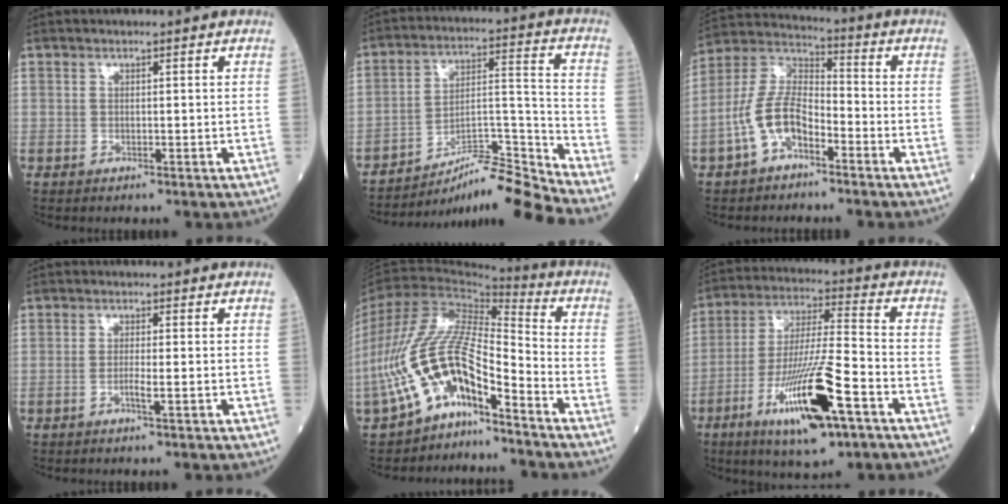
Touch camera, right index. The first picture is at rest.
{"total": 12.0, "force": [-11.1, -1.9, 4.2], "torque": [-0.052, 0.040, -0.187]}
{"total": 9.9, "force": [-4.5, 4.7, 7.4], "torque": [-0.169, 0.021, -0.090]}
{"total": 2.0, "force": [-0.9, -0.1, 1.7], "torque": [-0.033, 0.000, -0.018]}
{"total": 14.1, "force": [-8.0, 4.6, 10.6], "torque": [-0.217, 0.039, -0.145]}
{"total": 16.6, "force": [-7.7, 2.3, 14.5], "torque": [-0.281, -0.020, -0.129]}